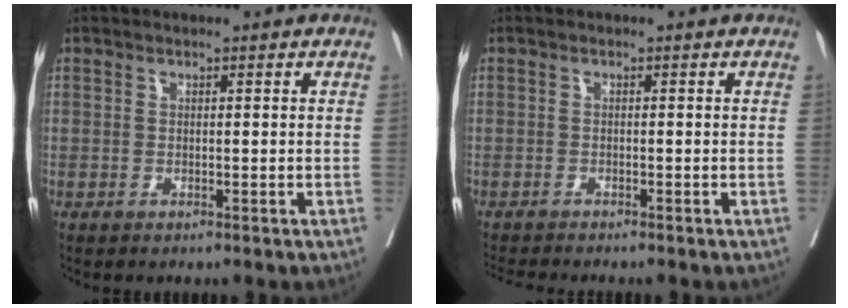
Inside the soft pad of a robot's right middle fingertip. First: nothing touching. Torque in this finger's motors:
{"motor_torque": [0.46, -0.60, 0.03, 0.02]}